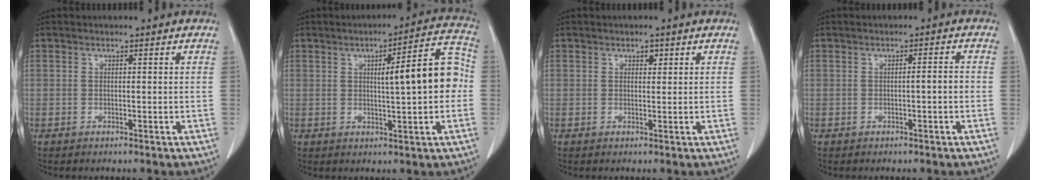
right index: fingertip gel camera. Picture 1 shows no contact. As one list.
[{"total": 10.2, "force": [0.6, 1.6, 10.0], "torque": [-0.131, 0.028, 0.008]}, {"total": 1.0, "force": [0.6, 0.6, 0.6], "torque": [-0.007, -0.002, 0.007]}, {"total": 1.6, "force": [-0.5, 0.1, 1.5], "torque": [-0.020, 0.002, -0.007]}]